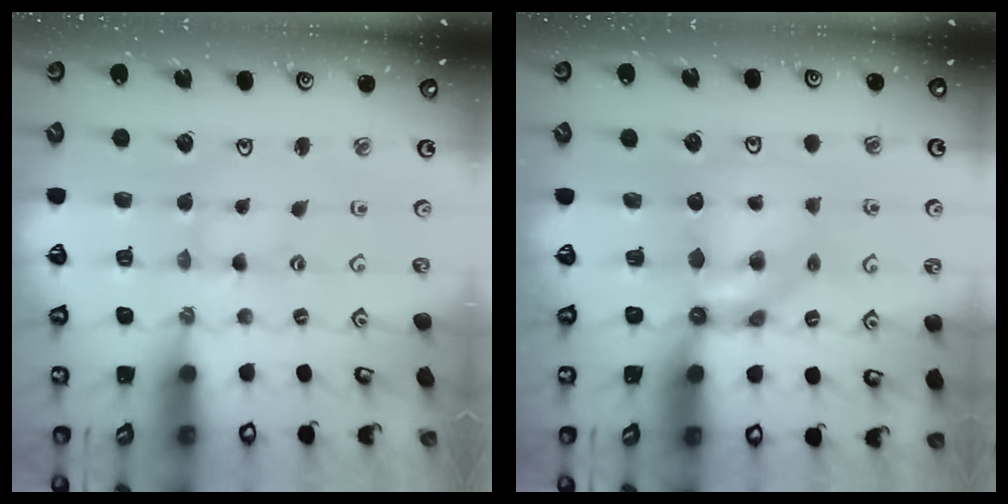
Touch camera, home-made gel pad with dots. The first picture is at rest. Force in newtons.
{"total": 6.5, "press": 6.5, "slide": 0.4}